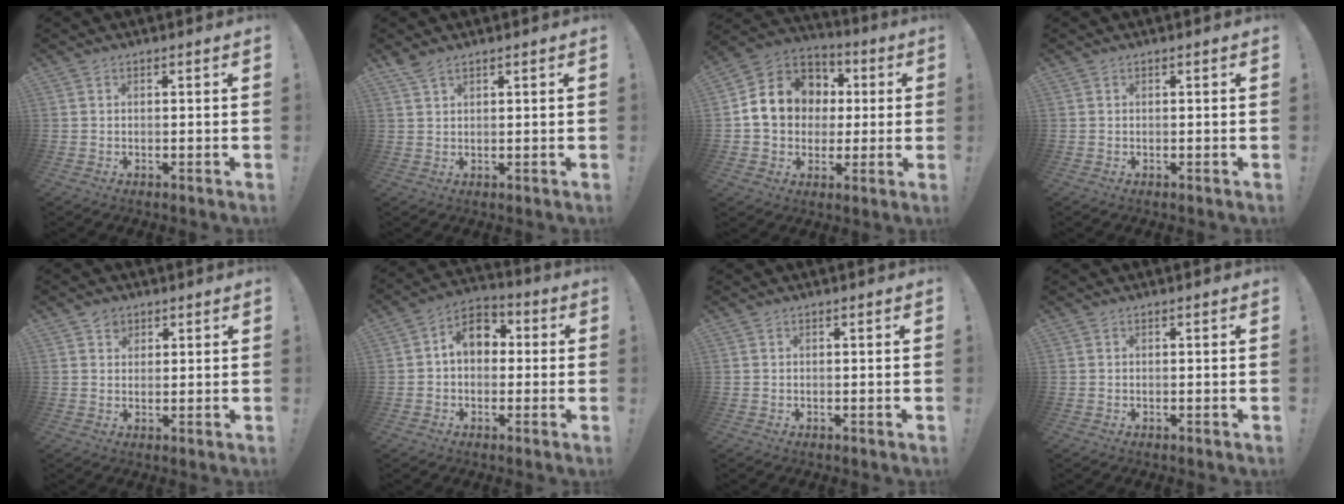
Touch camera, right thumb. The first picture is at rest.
{"total": 3.2, "force": [2.7, 0.7, 1.5], "torque": [-0.027, -0.014, 0.049]}
{"total": 15.1, "force": [2.5, 13.0, 7.3], "torque": [-0.096, 0.001, 0.061]}
{"total": 0.0}
{"total": 2.7, "force": [1.8, 1.9, 0.4], "torque": [0.010, -0.012, 0.029]}
{"total": 9.3, "force": [1.3, 6.8, 6.2], "torque": [-0.095, 0.016, 0.028]}
{"total": 0.0}
{"total": 0.0}